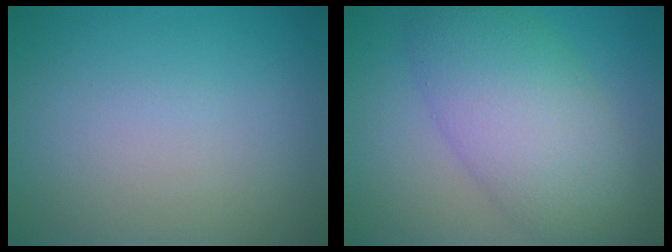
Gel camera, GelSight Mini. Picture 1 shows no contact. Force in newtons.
{"total": 8.2, "press": 8.2, "slide": 0.2}